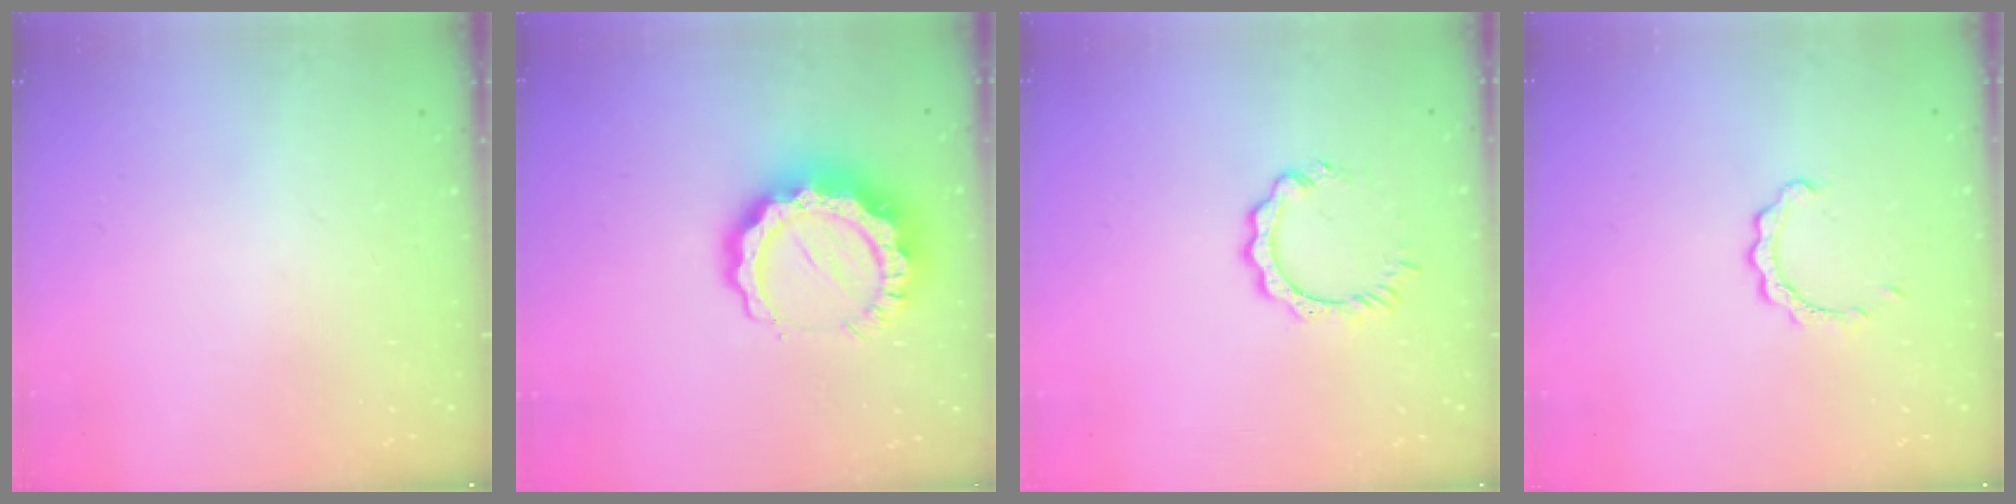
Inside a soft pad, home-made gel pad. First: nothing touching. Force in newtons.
{"total": 12.9, "press": 12.9, "slide": 1.0}
{"total": 5.1, "press": 5.1, "slide": 0.3}
{"total": 2.4, "press": 2.4, "slide": 0.2}